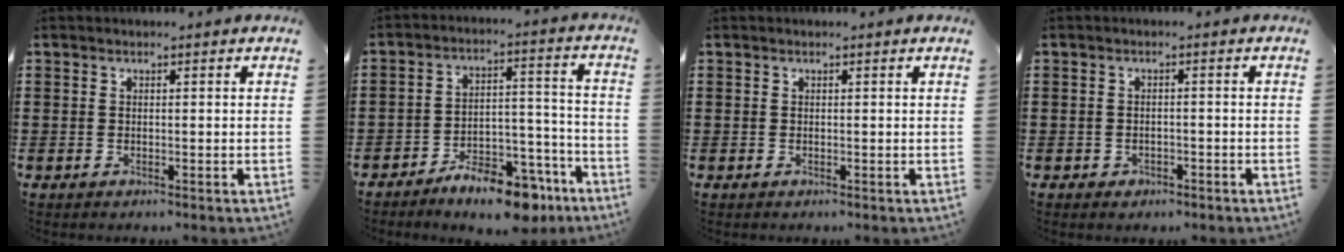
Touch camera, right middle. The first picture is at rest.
{"total": 9.4, "force": [-8.0, 2.6, 4.1], "torque": [-0.052, 0.039, -0.146]}
{"total": 0.0}
{"total": 1.1, "force": [-0.8, 0.7, 0.2], "torque": [-0.007, 0.001, -0.019]}